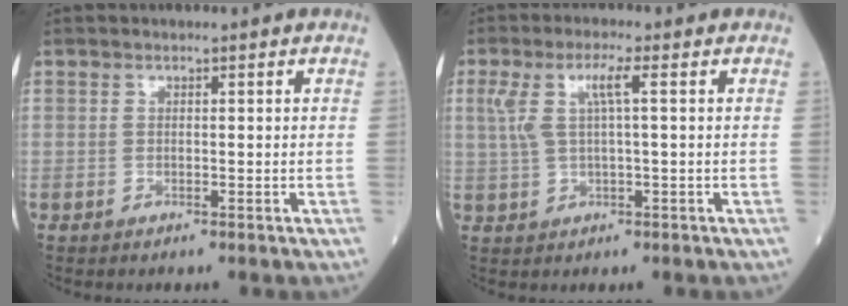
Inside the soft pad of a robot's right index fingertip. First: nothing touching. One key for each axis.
{"total": 5.0, "fx": 1.5, "fy": 0.5, "fz": 4.7, "tx": -0.109, "ty": 0.019, "tz": 0.035}